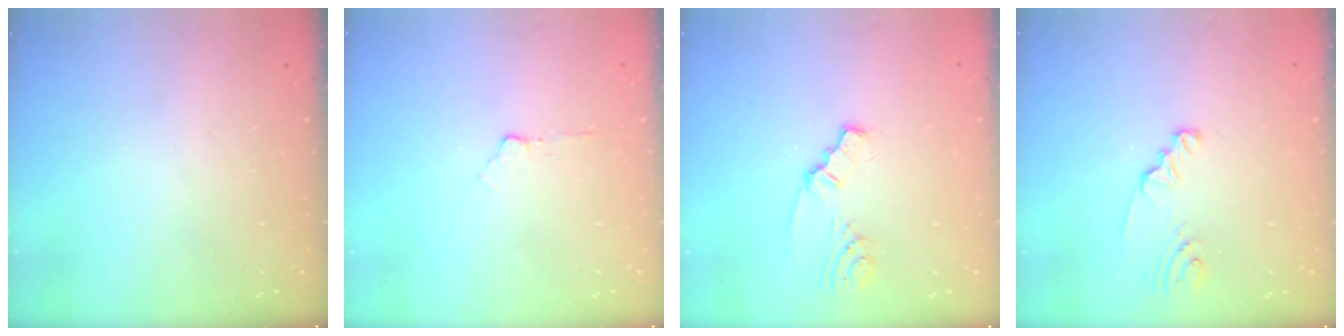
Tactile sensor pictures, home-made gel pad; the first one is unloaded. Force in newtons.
{"total": 4.5, "press": 4.5, "slide": 0.6}
{"total": 2.4, "press": 2.4, "slide": 0.2}
{"total": 2.3, "press": 2.3, "slide": 0.1}